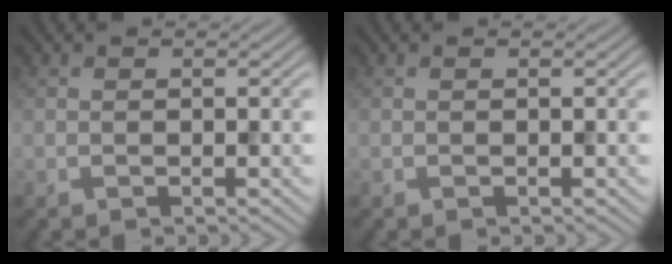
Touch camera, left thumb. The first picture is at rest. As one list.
[{"total": 0.0}]